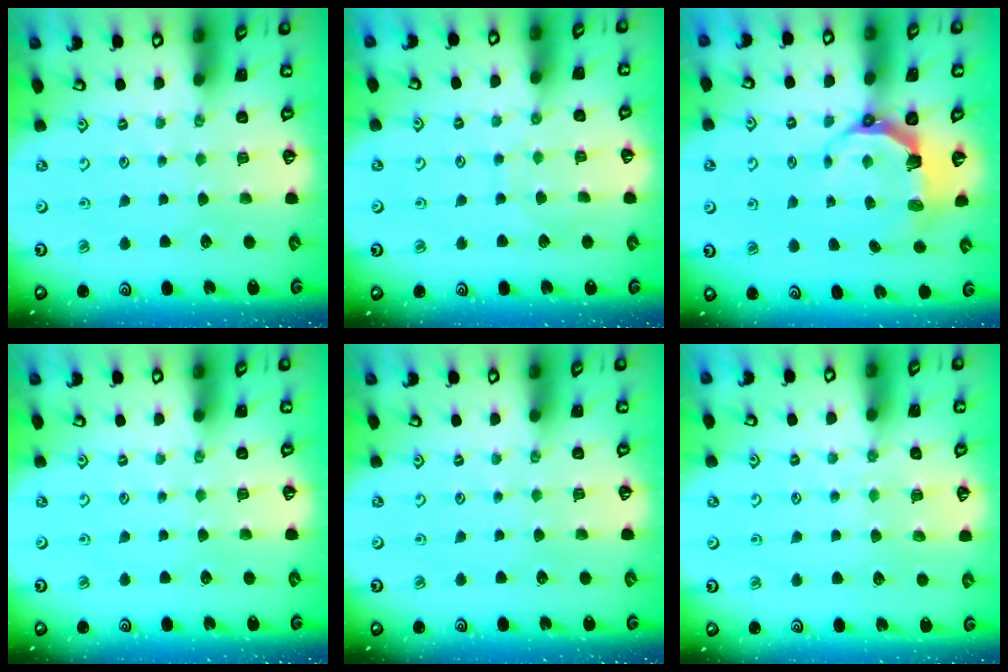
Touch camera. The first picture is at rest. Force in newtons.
{"total": 5.4, "press": 5.4, "slide": 0.5}
{"total": 6.9, "press": 5.0, "slide": 4.7}
{"total": 0.0}
{"total": 0.0}
{"total": 5.9, "press": 5.8, "slide": 0.8}